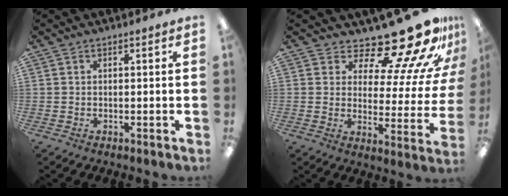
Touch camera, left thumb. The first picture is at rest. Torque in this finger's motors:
{"motor_torque": [0.09, 0.56, 0.03, -0.32, 0.01]}